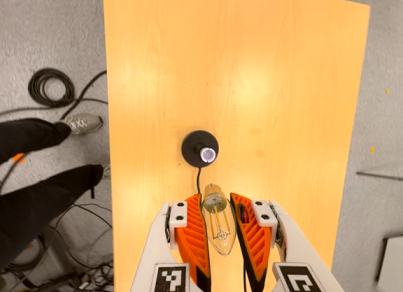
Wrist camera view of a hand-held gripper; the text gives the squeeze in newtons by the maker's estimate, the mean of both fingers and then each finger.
{"total": 21.2, "left": 22.9, "right": 19.6}